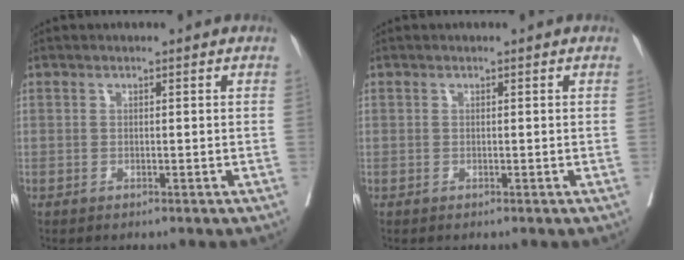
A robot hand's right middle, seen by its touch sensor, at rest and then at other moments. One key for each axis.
{"total": 0.0}